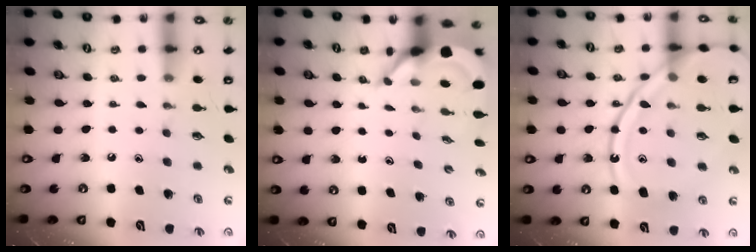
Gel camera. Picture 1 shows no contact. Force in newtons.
{"total": 5.5, "press": 5.4, "slide": 0.8}
{"total": 20.3, "press": 20.2, "slide": 1.9}